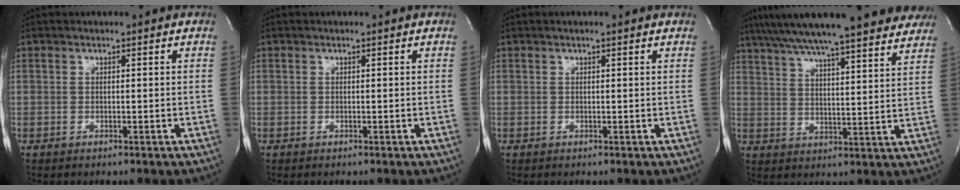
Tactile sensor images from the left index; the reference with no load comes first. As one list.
[{"total": 0.0}, {"total": 1.1, "force": [0.8, 0.0, 0.7], "torque": [-0.013, 0.012, 0.013]}, {"total": 27.0, "force": [23.2, 3.2, 13.4], "torque": [-0.219, 0.008, 0.307]}]